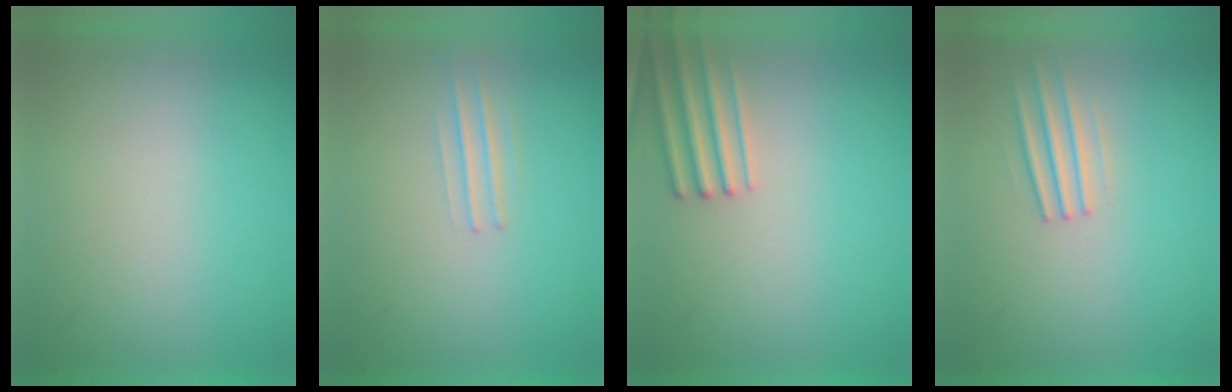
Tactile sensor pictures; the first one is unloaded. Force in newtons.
{"total": 1.2}
{"total": 2.0}
{"total": 2.4}